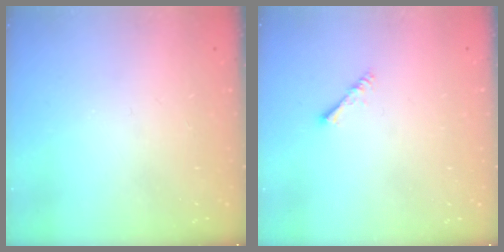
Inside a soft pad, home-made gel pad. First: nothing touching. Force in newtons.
{"total": 1.4, "press": 1.3, "slide": 0.3}